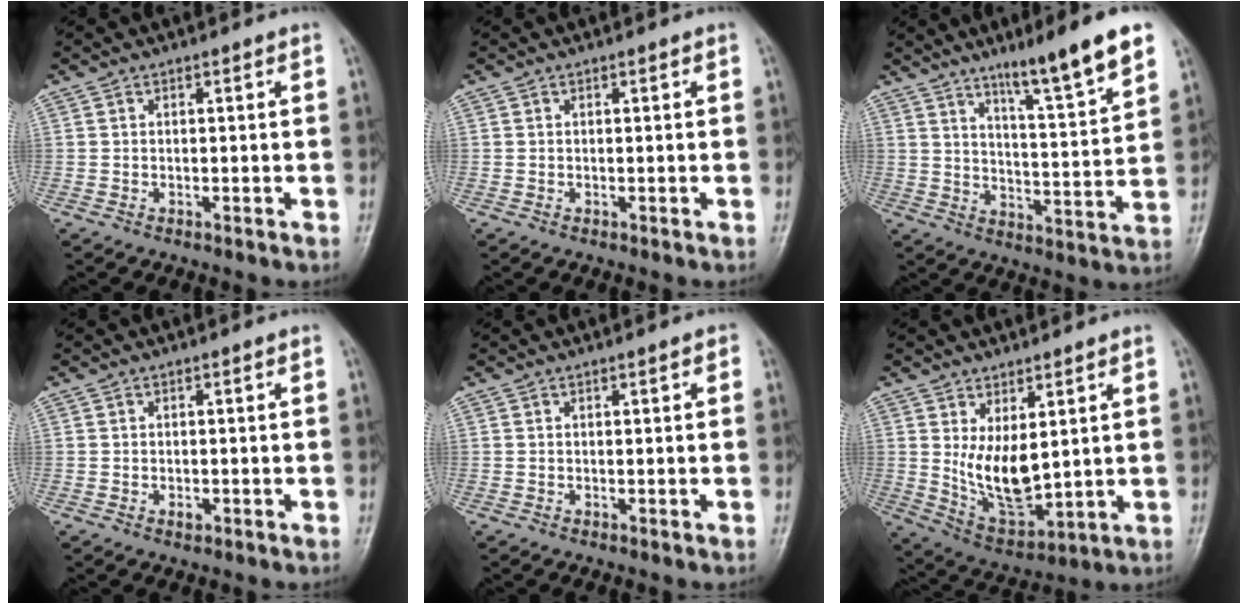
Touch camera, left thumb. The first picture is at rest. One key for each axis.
{"total": 0.0}
{"total": 13.5, "fx": 9.2, "fy": 0.9, "fz": 9.9, "tx": -0.145, "ty": -0.055, "tz": 0.146}
{"total": 1.1, "fx": -0.4, "fy": 0.7, "fz": 0.7, "tx": -0.009, "ty": 0.000, "tz": -0.005}
{"total": 0.6, "fx": 0.2, "fy": 0.3, "fz": 0.5, "tx": -0.005, "ty": 0.002, "tz": 0.001}
{"total": 10.0, "fx": 2.0, "fy": 4.9, "fz": 8.5, "tx": -0.134, "ty": -0.031, "tz": 0.060}